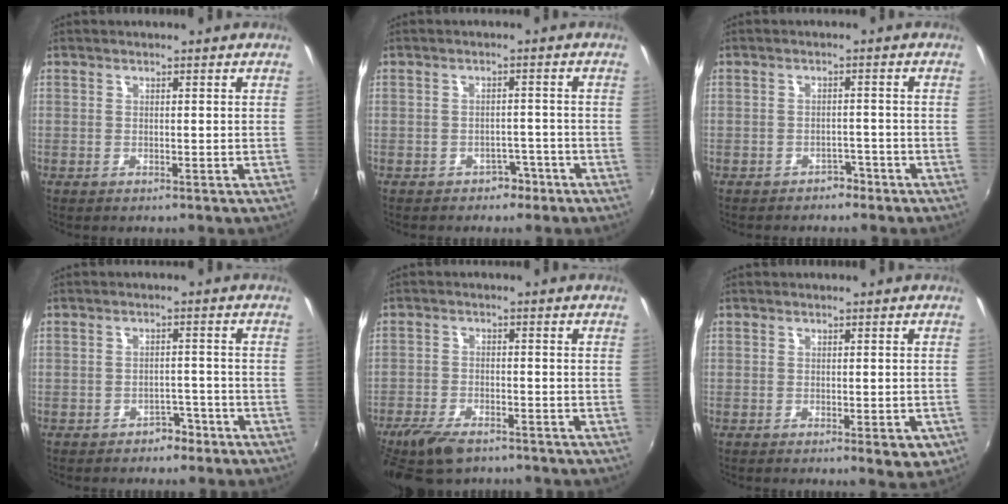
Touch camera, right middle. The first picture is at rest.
{"total": 3.2, "force": [-2.3, 2.2, 0.6], "torque": [-0.014, 0.009, -0.026]}
{"total": 2.9, "force": [-2.4, 1.6, 0.5], "torque": [-0.013, 0.003, -0.031]}
{"total": 3.4, "force": [-2.5, 2.0, 0.9], "torque": [-0.021, 0.008, -0.031]}
{"total": 8.3, "force": [-6.4, 3.2, 4.3], "torque": [-0.114, -0.021, -0.117]}
{"total": 3.4, "force": [-1.5, 1.3, 2.8], "torque": [-0.041, -0.009, -0.017]}